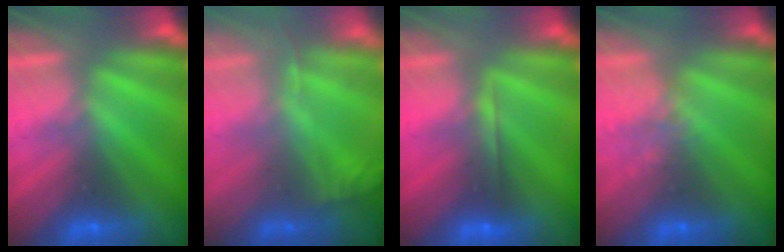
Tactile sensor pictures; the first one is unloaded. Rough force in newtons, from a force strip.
{"total": 1.1}
{"total": 1.8}
{"total": 2.3}